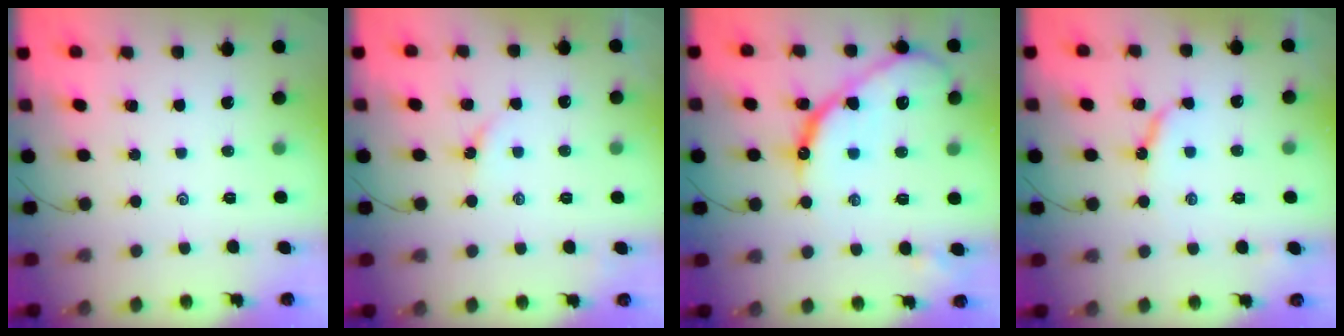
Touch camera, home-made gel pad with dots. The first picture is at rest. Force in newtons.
{"total": 2.0, "press": 1.9, "slide": 0.3}
{"total": 17.3, "press": 17.3, "slide": 0.9}
{"total": 5.5, "press": 5.5, "slide": 0.7}